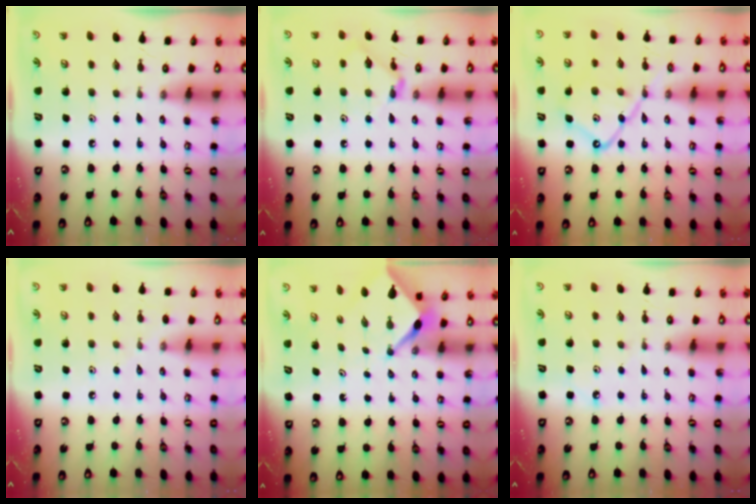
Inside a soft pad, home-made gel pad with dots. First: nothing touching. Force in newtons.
{"total": 8.3, "press": 8.3, "slide": 0.5}
{"total": 13.8, "press": 13.7, "slide": 1.2}
{"total": 2.5, "press": 2.5, "slide": 0.5}
{"total": 2.3, "press": 2.3, "slide": 0.3}
{"total": 3.0, "press": 2.9, "slide": 0.4}